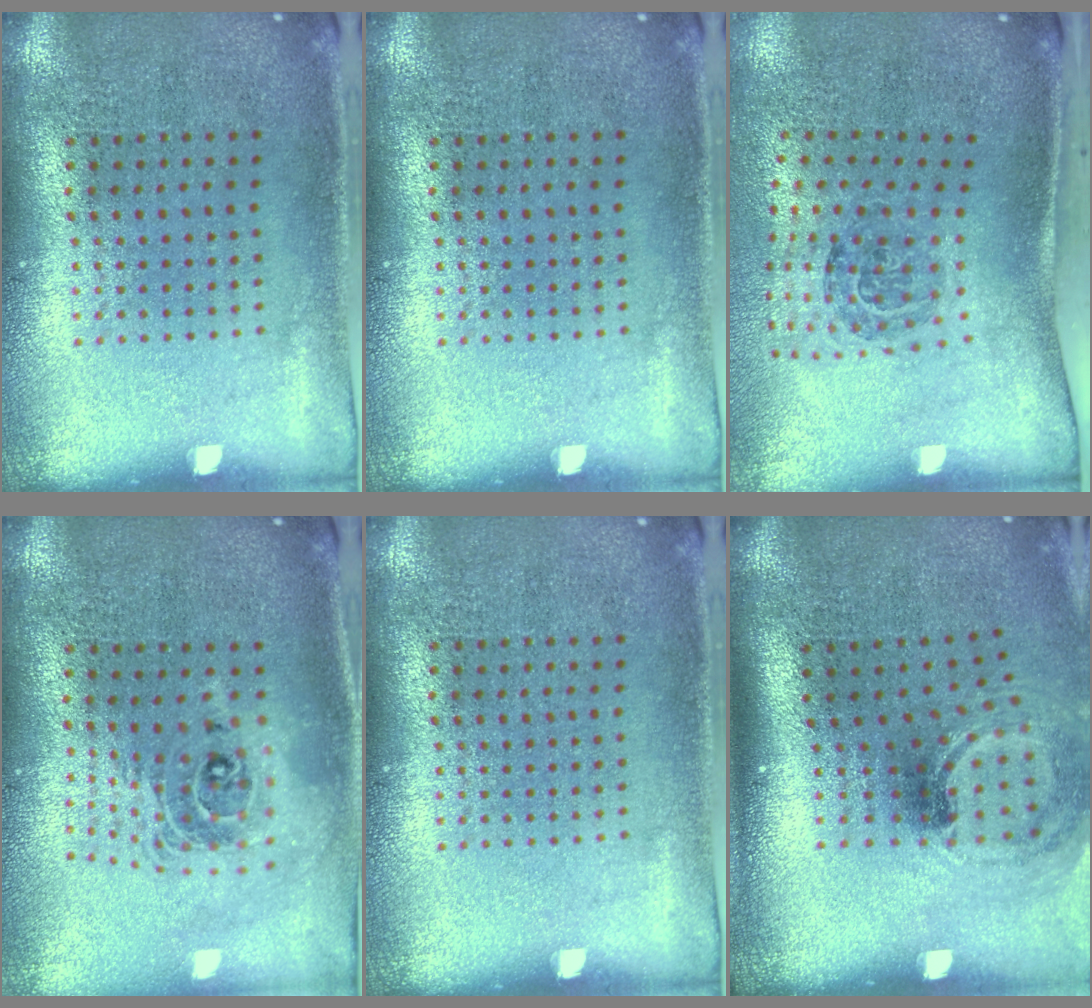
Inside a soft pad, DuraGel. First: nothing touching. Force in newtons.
{"total": 0.0}
{"total": 1.7, "press": 1.1, "slide": 1.2}
{"total": 2.0, "press": 1.6, "slide": 1.3}
{"total": 0.0}
{"total": 1.5, "press": 1.1, "slide": 0.9}